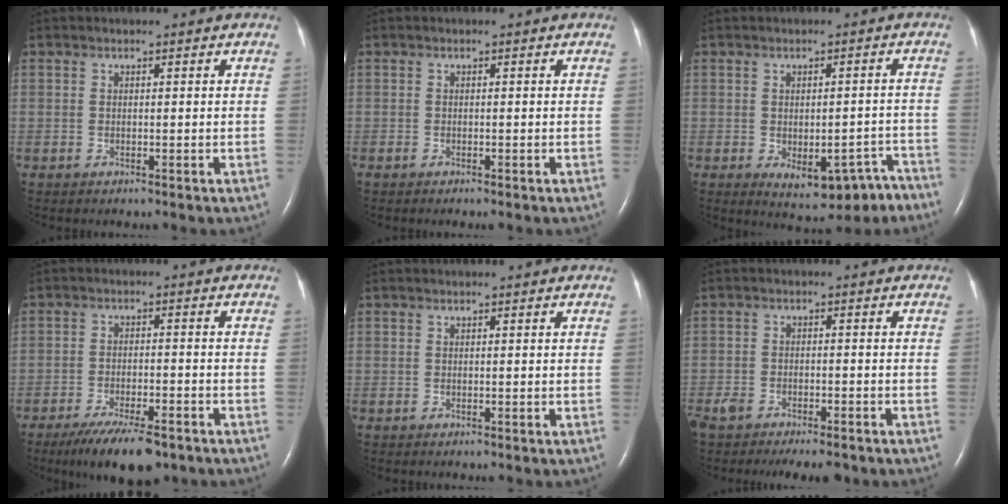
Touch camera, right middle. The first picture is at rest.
{"total": 0.6, "force": [-0.5, 0.1, 0.3], "torque": [-0.010, -0.002, -0.007]}
{"total": 8.6, "force": [-5.3, 4.0, 5.4], "torque": [-0.053, 0.021, -0.058]}
{"total": 9.8, "force": [-7.2, 2.4, 6.2], "torque": [-0.105, -0.017, -0.115]}
{"total": 0.0}
{"total": 12.0, "force": [-9.5, 4.1, 6.0], "torque": [-0.124, -0.010, -0.134]}